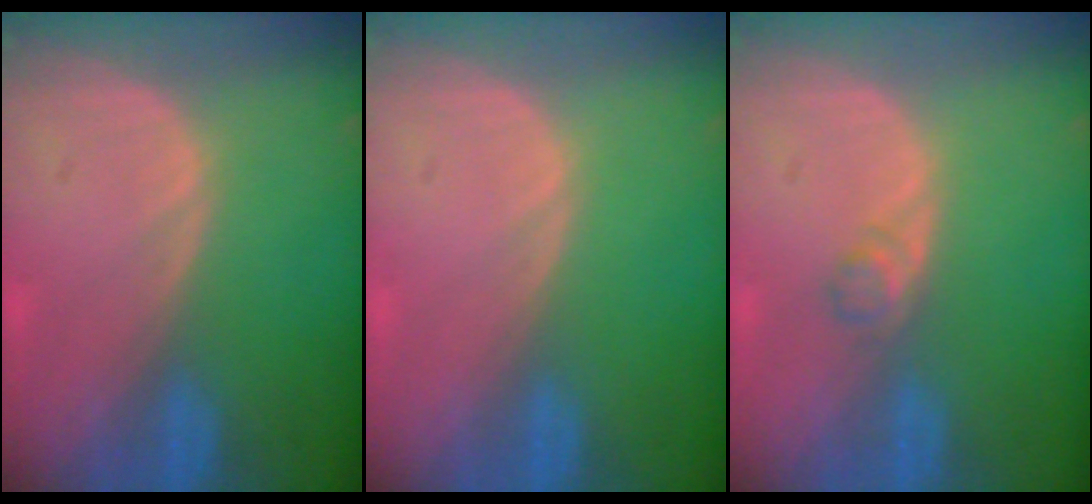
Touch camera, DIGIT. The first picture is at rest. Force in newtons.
{"total": 0.0}
{"total": 1.6, "press": 1.6, "slide": 0.2}